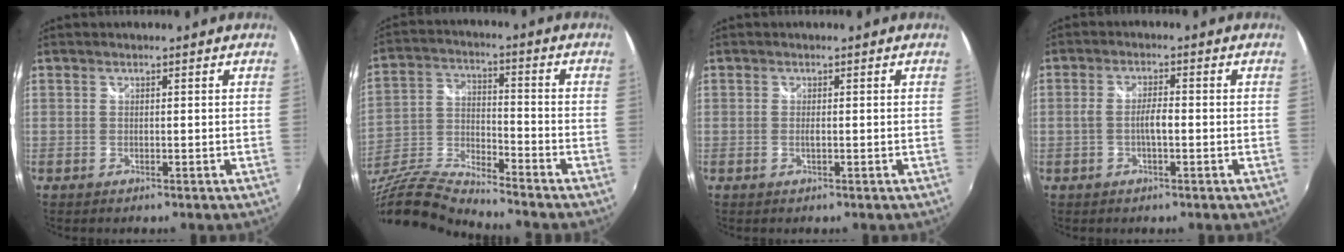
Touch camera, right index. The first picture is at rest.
{"total": 13.8, "force": [-12.2, 1.2, 6.4], "torque": [-0.145, -0.016, -0.247]}
{"total": 0.7, "force": [-0.1, 0.0, 0.7], "torque": [-0.012, -0.001, -0.002]}
{"total": 4.9, "force": [-1.2, 0.5, 4.7], "torque": [-0.095, 0.003, -0.021]}